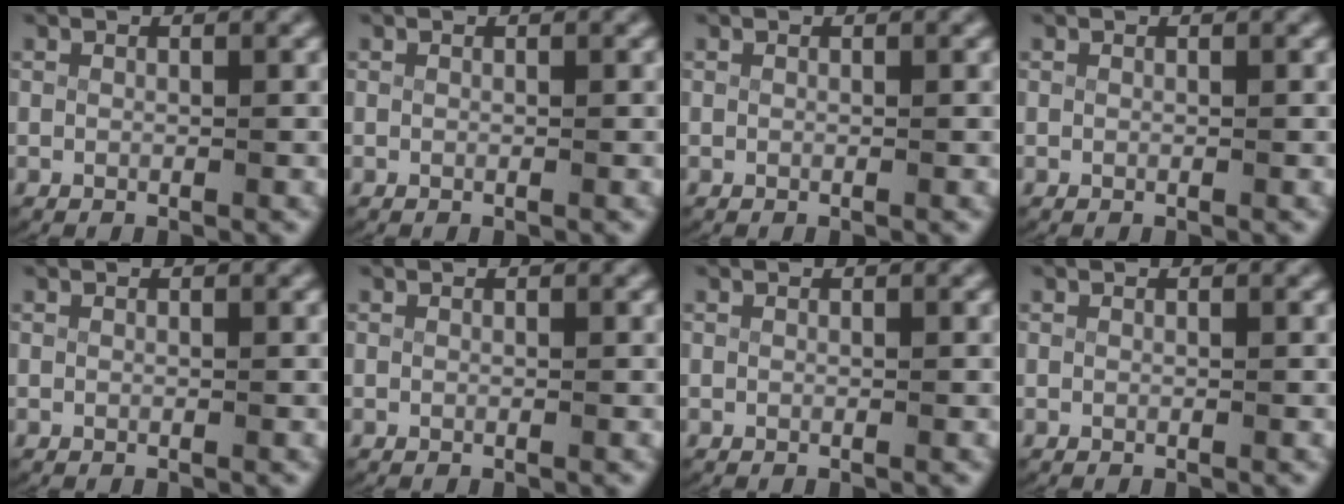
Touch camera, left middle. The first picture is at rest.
{"total": 0.0}
{"total": 0.0}
{"total": 0.0}
{"total": 0.0}
{"total": 0.0}
{"total": 0.0}
{"total": 0.0}